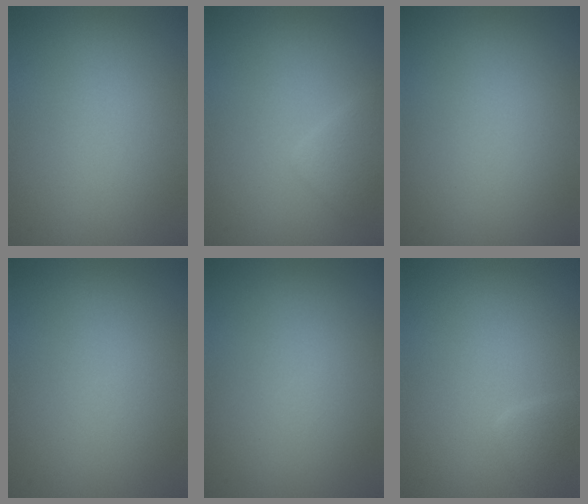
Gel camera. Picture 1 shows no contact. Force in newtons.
{"total": 1.9, "press": 1.9, "slide": 0.0}
{"total": 0.0}
{"total": 0.0}
{"total": 0.0}
{"total": 1.5, "press": 1.5, "slide": 0.0}